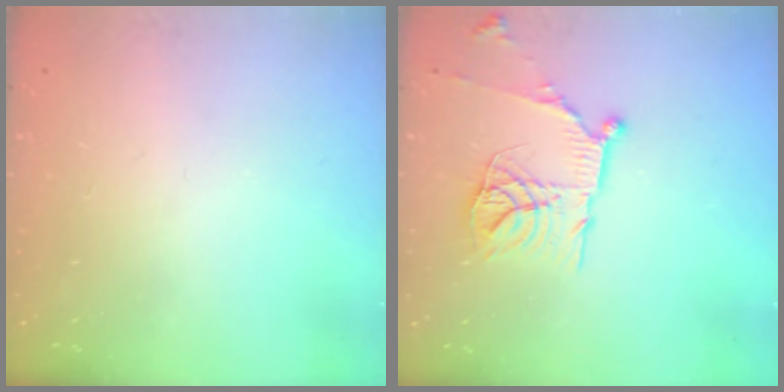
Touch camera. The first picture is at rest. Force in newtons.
{"total": 15.2, "press": 15.2, "slide": 0.8}